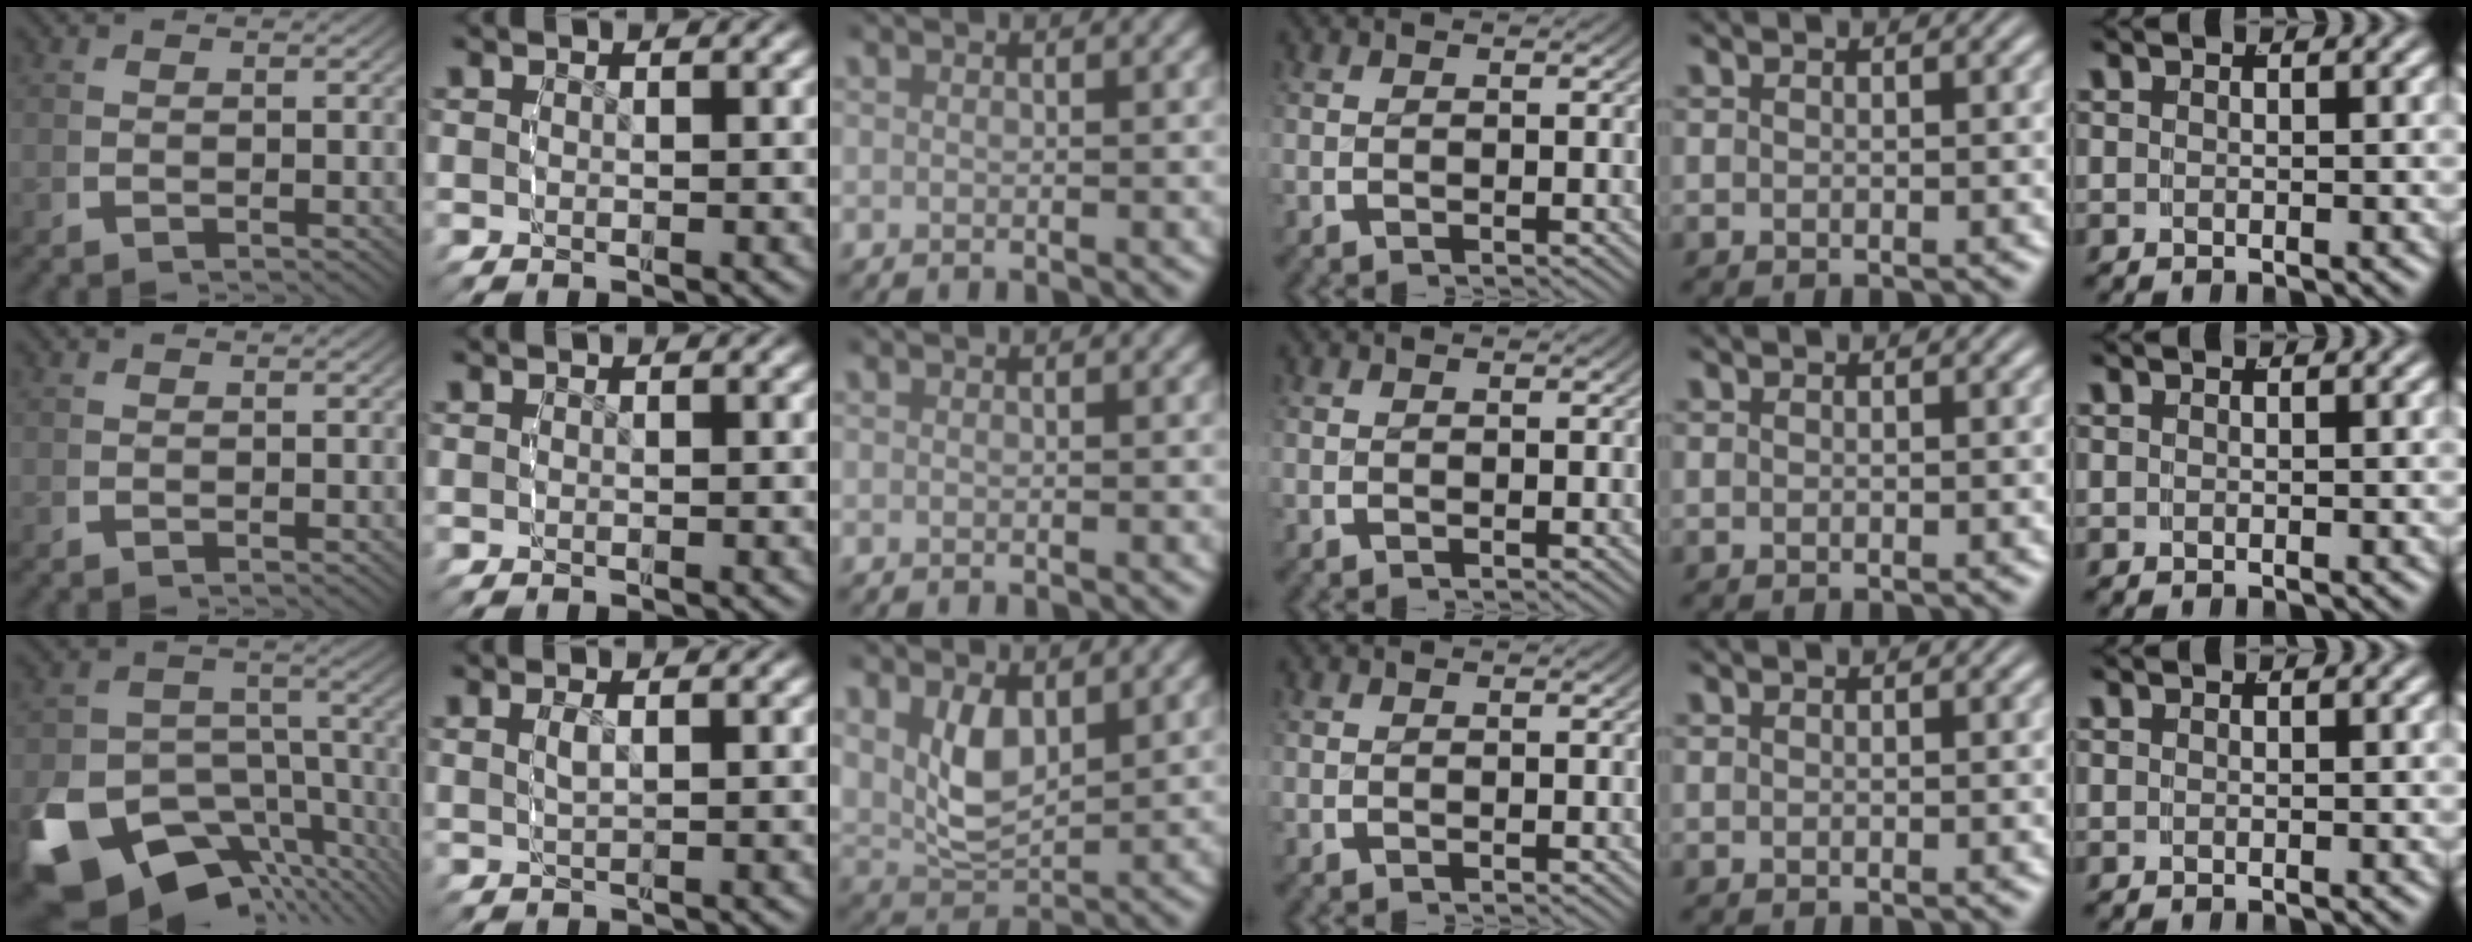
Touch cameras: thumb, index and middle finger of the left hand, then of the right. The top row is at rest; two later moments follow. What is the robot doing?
{"motion": "grasp_and_lifting", "object": "ethernet cable"}